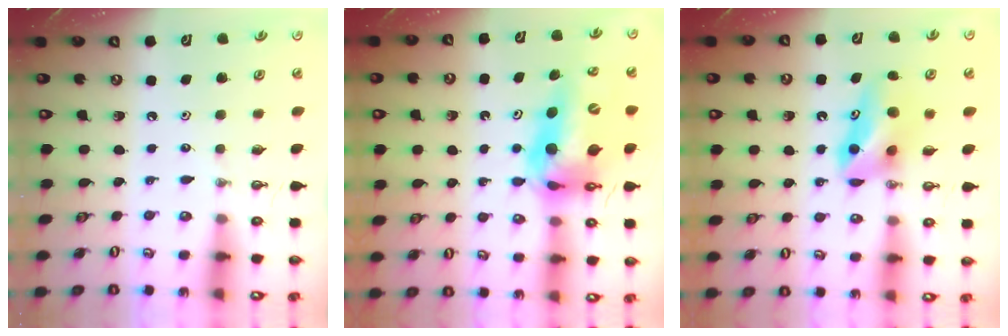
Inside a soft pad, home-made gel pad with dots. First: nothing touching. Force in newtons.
{"total": 15.5, "press": 15.0, "slide": 4.0}
{"total": 8.5, "press": 8.0, "slide": 3.0}